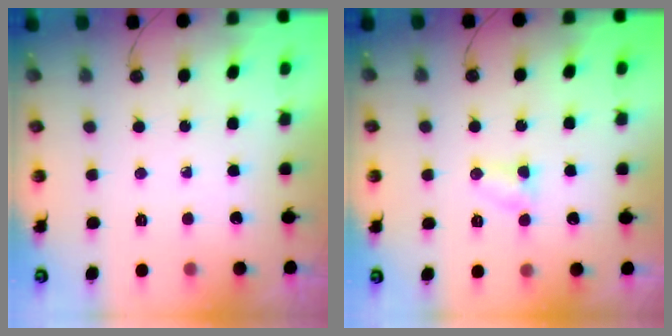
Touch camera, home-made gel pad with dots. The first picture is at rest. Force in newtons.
{"total": 3.0, "press": 3.0, "slide": 0.3}